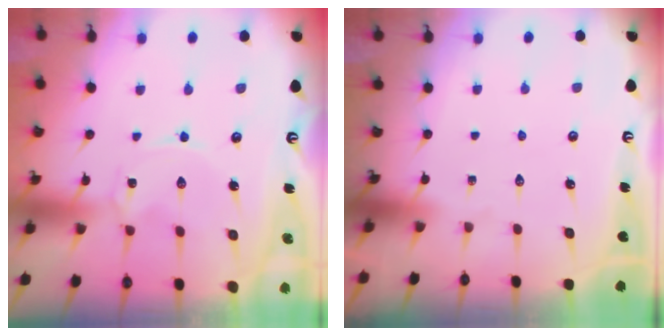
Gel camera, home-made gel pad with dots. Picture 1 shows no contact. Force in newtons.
{"total": 0.0}